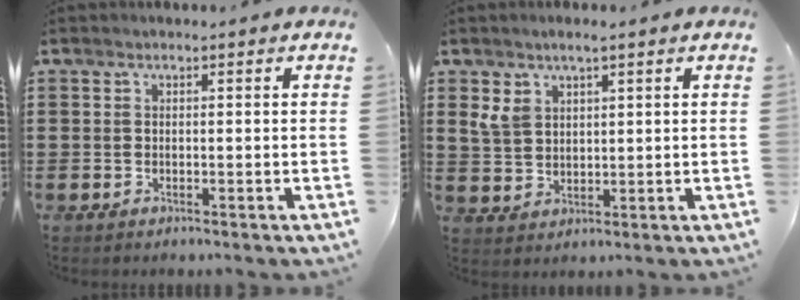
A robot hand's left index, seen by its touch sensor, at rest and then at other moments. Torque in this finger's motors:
{"motor_torque": [1.10, -0.48, 0.13, 0.09]}